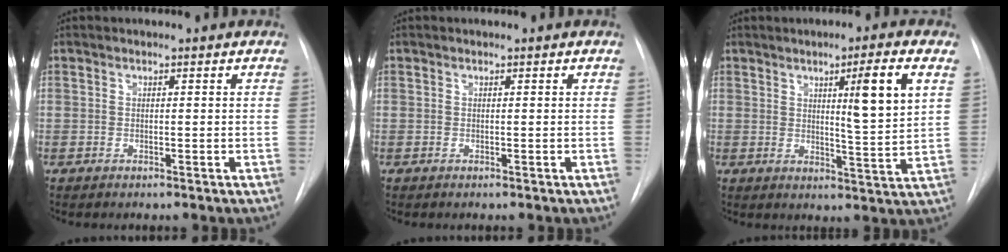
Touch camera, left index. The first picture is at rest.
{"total": 0.0}
{"total": 8.9, "force": [3.2, -0.4, 8.3], "torque": [-0.125, -0.010, 0.048]}